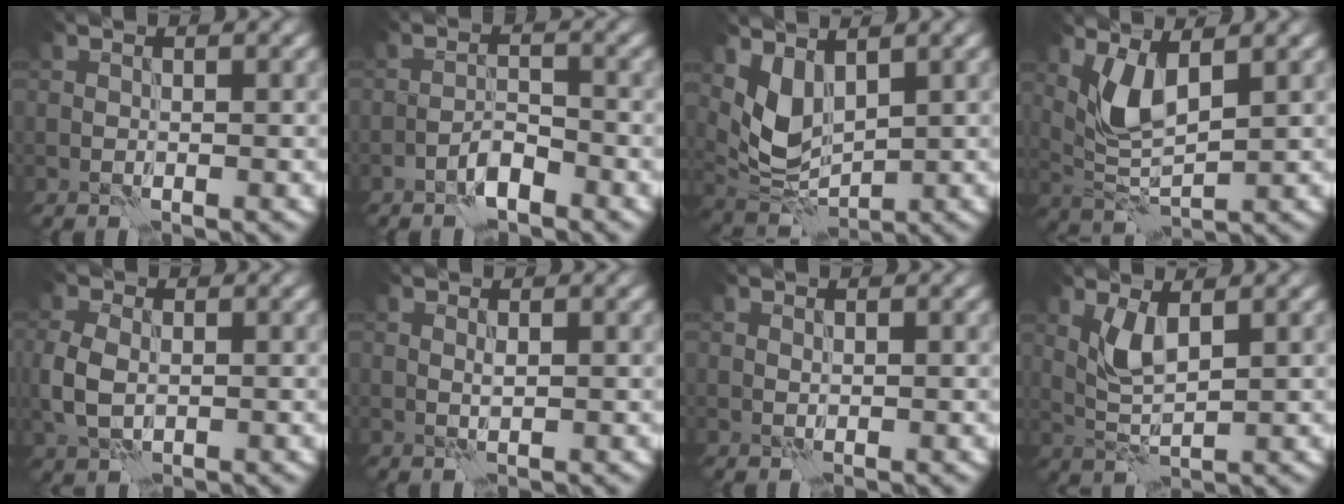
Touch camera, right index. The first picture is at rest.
{"total": 1.7, "force": [-1.3, 0.3, 1.1], "torque": [-0.018, 0.008, -0.027]}
{"total": 3.9, "force": [1.9, 2.1, 2.6], "torque": [-0.061, -0.009, 0.045]}
{"total": 3.8, "force": [1.8, 1.1, 3.2], "torque": [-0.075, -0.007, 0.040]}
{"total": 3.4, "force": [-0.2, 2.3, 2.5], "torque": [-0.066, 0.001, -0.005]}
{"total": 0.6, "force": [0.3, -0.1, 0.6], "torque": [-0.014, 0.003, 0.005]}
{"total": 0.0}
{"total": 2.8, "force": [1.3, 0.7, 2.5], "torque": [-0.057, -0.001, 0.027]}